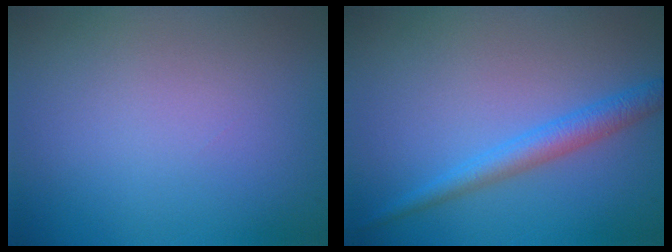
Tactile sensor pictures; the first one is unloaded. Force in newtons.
{"total": 2.6, "press": 2.6, "slide": 0.2}